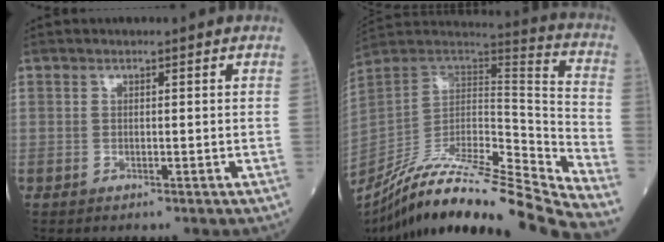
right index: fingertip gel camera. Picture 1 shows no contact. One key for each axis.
{"total": 30.1, "fx": -26.8, "fy": -0.5, "fz": 13.7, "tx": -0.195, "ty": -0.038, "tz": -0.427}